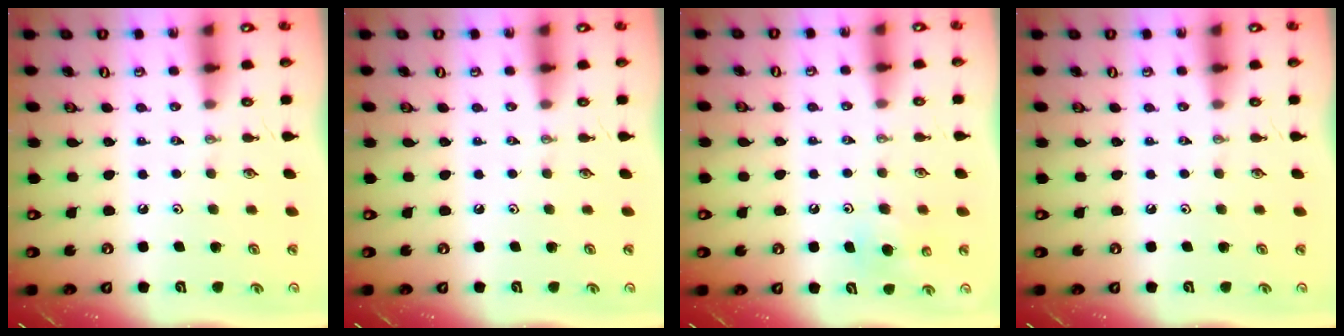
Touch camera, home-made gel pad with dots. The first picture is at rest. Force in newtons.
{"total": 0.0}
{"total": 7.0, "press": 6.8, "slide": 1.4}
{"total": 0.0}